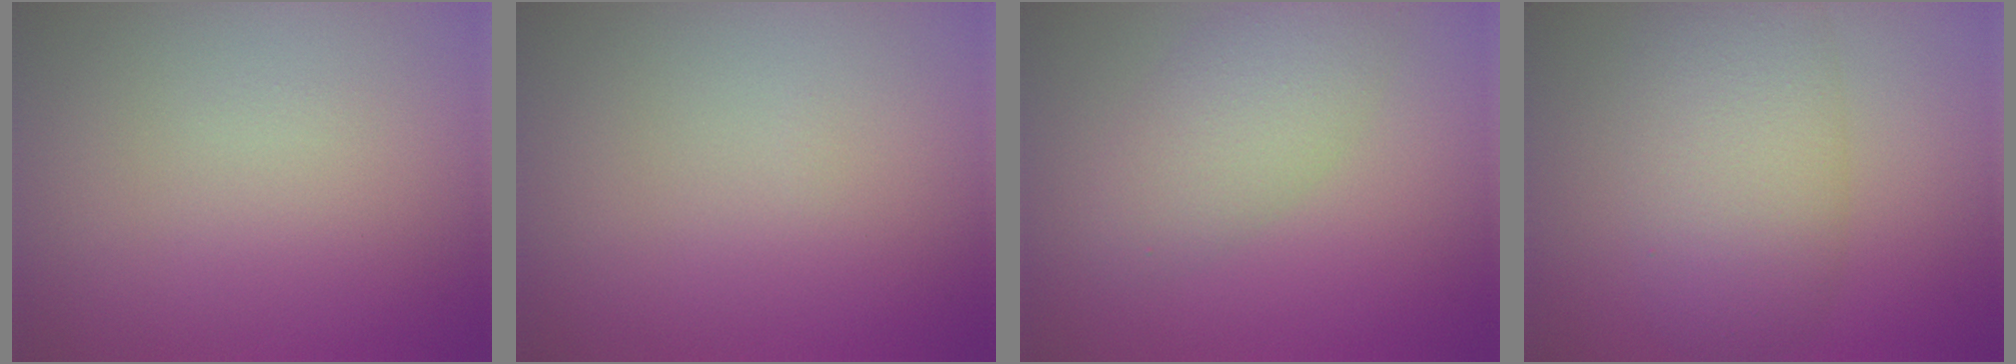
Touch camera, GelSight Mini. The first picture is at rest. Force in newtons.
{"total": 0.0}
{"total": 4.0, "press": 4.0, "slide": 0.0}
{"total": 7.2, "press": 7.2, "slide": 0.1}